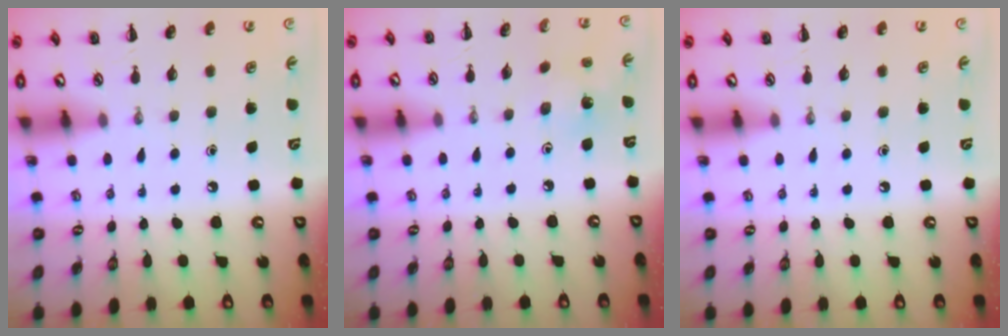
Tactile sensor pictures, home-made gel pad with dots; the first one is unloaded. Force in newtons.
{"total": 1.8, "press": 1.7, "slide": 0.5}
{"total": 0.0}